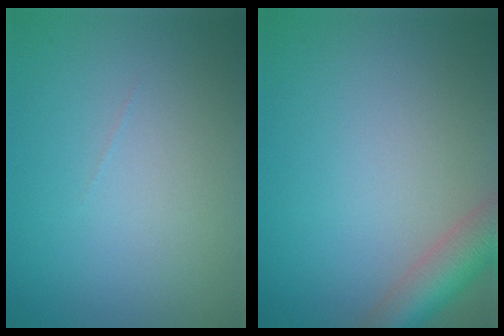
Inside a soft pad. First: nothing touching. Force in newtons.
{"total": 4.5, "press": 4.5, "slide": 0.2}